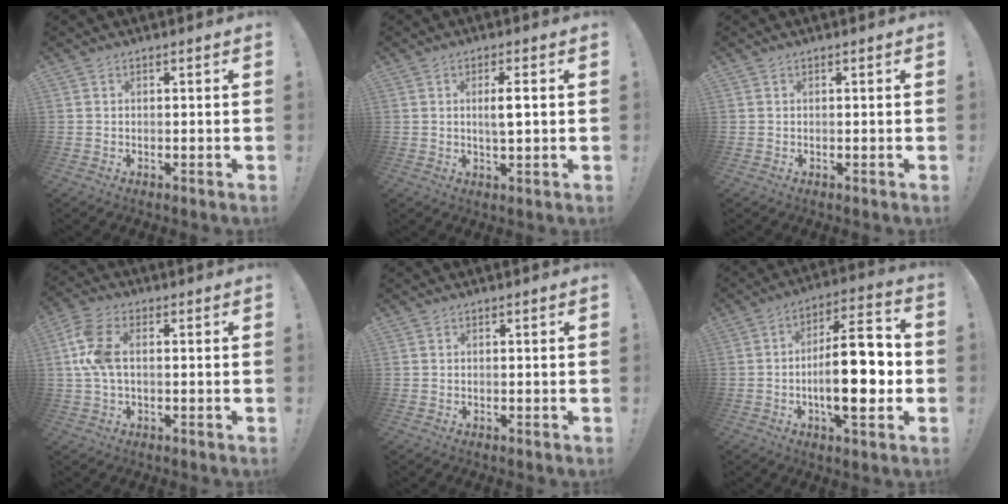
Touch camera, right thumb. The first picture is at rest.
{"total": 4.2, "force": [0.8, 0.8, 4.1], "torque": [-0.062, -0.007, 0.008]}
{"total": 0.0}
{"total": 8.8, "force": [0.7, 4.6, 7.4], "torque": [-0.156, 0.003, 0.017]}
{"total": 0.0}
{"total": 18.2, "force": [-3.2, 6.1, 16.8], "torque": [-0.268, 0.011, -0.053]}